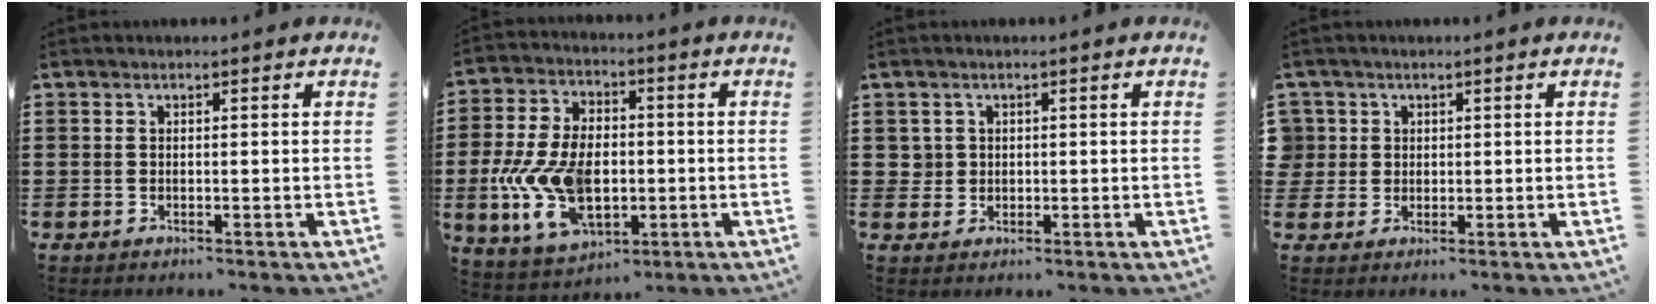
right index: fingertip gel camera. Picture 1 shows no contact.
{"total": 12.7, "force": [-2.0, 7.7, 9.8], "torque": [-0.238, -0.003, -0.035]}
{"total": 1.7, "force": [0.4, 1.6, 0.3], "torque": [-0.015, 0.005, 0.008]}
{"total": 2.9, "force": [0.6, 2.9, 0.1], "torque": [-0.017, 0.012, 0.009]}